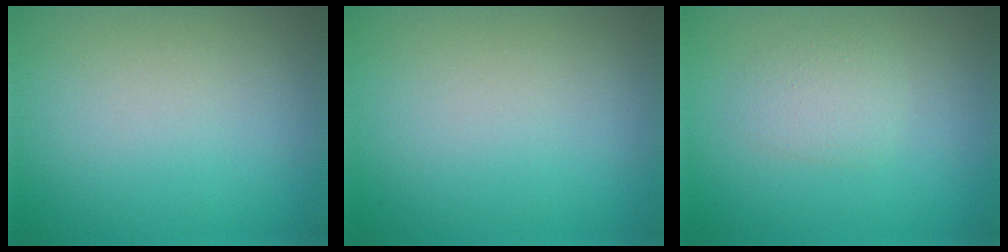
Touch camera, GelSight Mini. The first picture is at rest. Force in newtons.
{"total": 0.0}
{"total": 1.6, "press": 1.6, "slide": 0.1}